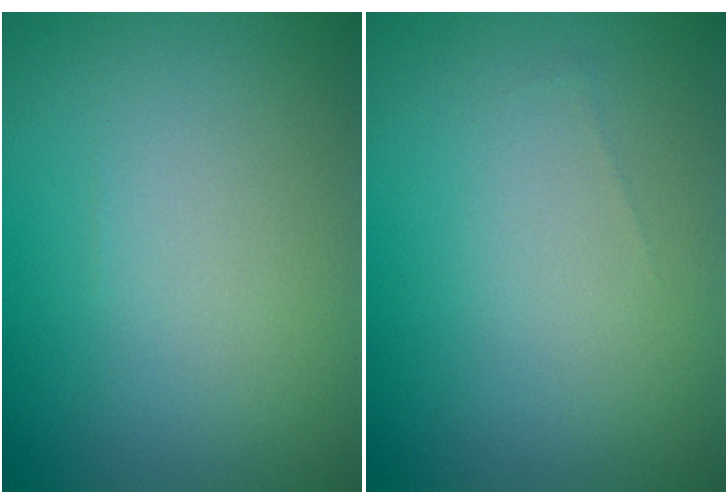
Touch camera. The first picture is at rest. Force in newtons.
{"total": 0.0}